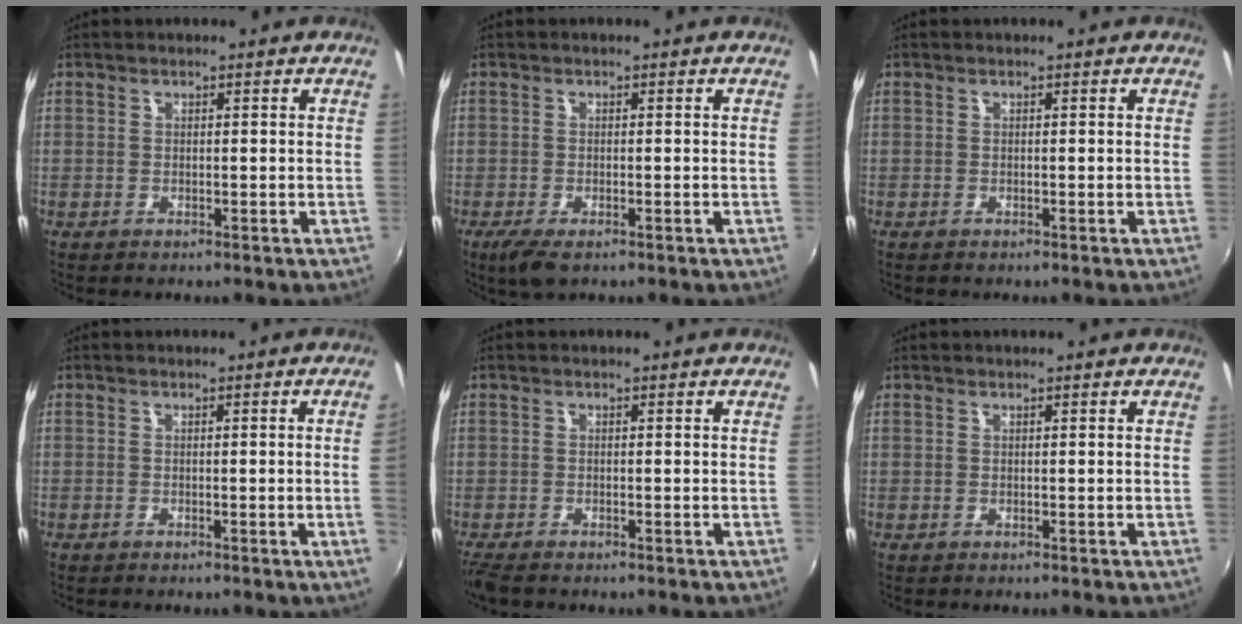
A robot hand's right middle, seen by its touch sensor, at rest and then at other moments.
{"total": 3.8, "force": [-2.2, 1.4, 2.7], "torque": [-0.059, -0.016, -0.040]}
{"total": 0.0}
{"total": 1.9, "force": [-0.2, -1.2, 1.5], "torque": [-0.020, -0.012, 0.001]}
{"total": 3.6, "force": [-2.9, 0.8, 1.9], "torque": [-0.045, -0.019, -0.056]}
{"total": 0.0}